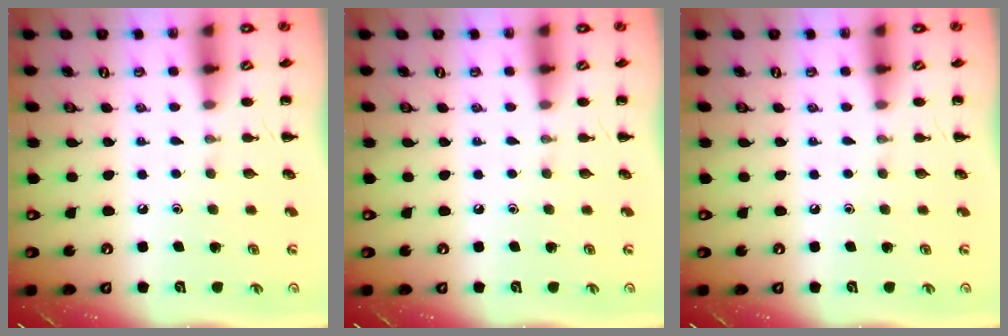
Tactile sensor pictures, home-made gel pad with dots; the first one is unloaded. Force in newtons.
{"total": 0.0}
{"total": 0.0}